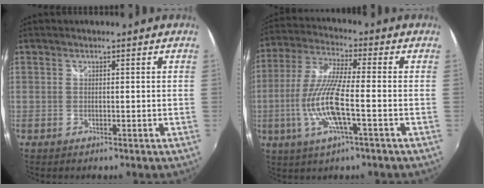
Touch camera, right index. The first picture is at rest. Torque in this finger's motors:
{"motor_torque": [0.42, -0.17, 0.58, 0.21]}